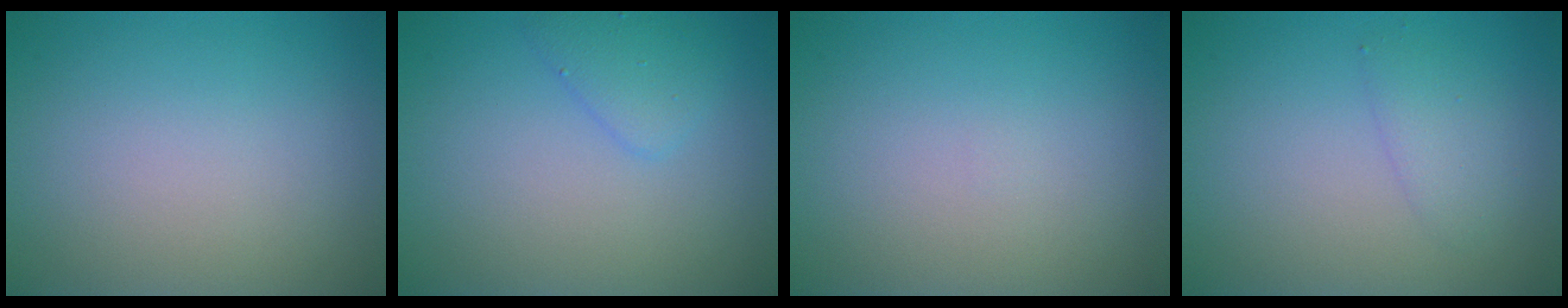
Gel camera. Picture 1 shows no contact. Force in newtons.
{"total": 1.9, "press": 1.9, "slide": 0.0}
{"total": 0.0}
{"total": 1.5, "press": 1.5, "slide": 0.1}